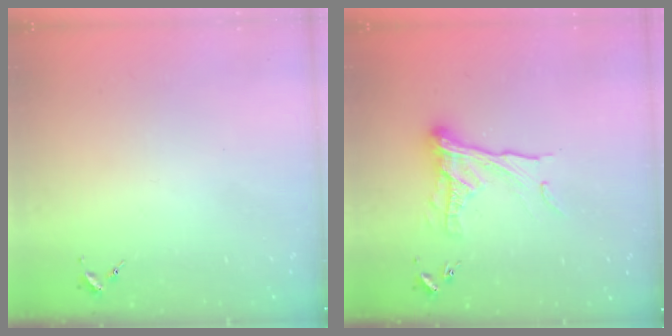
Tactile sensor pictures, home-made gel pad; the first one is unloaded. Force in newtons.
{"total": 14.6, "press": 14.6, "slide": 1.1}